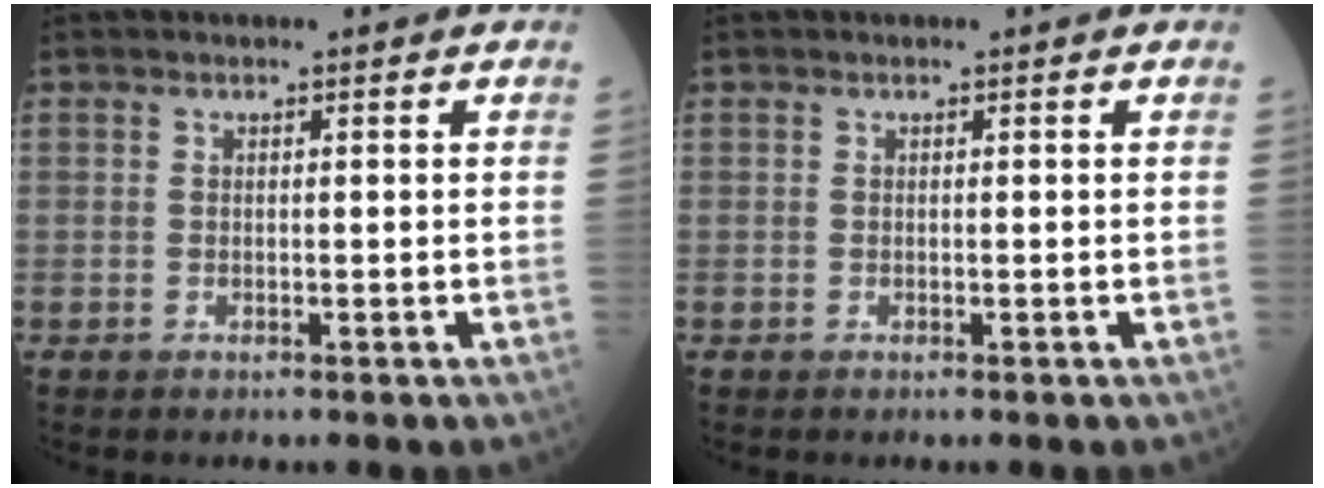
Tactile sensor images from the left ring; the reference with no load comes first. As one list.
[{"total": 0.0}]